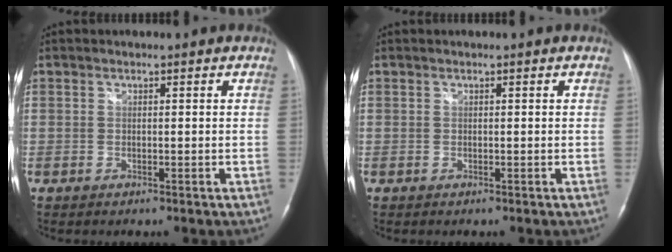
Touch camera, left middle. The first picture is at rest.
{"total": 0.0}